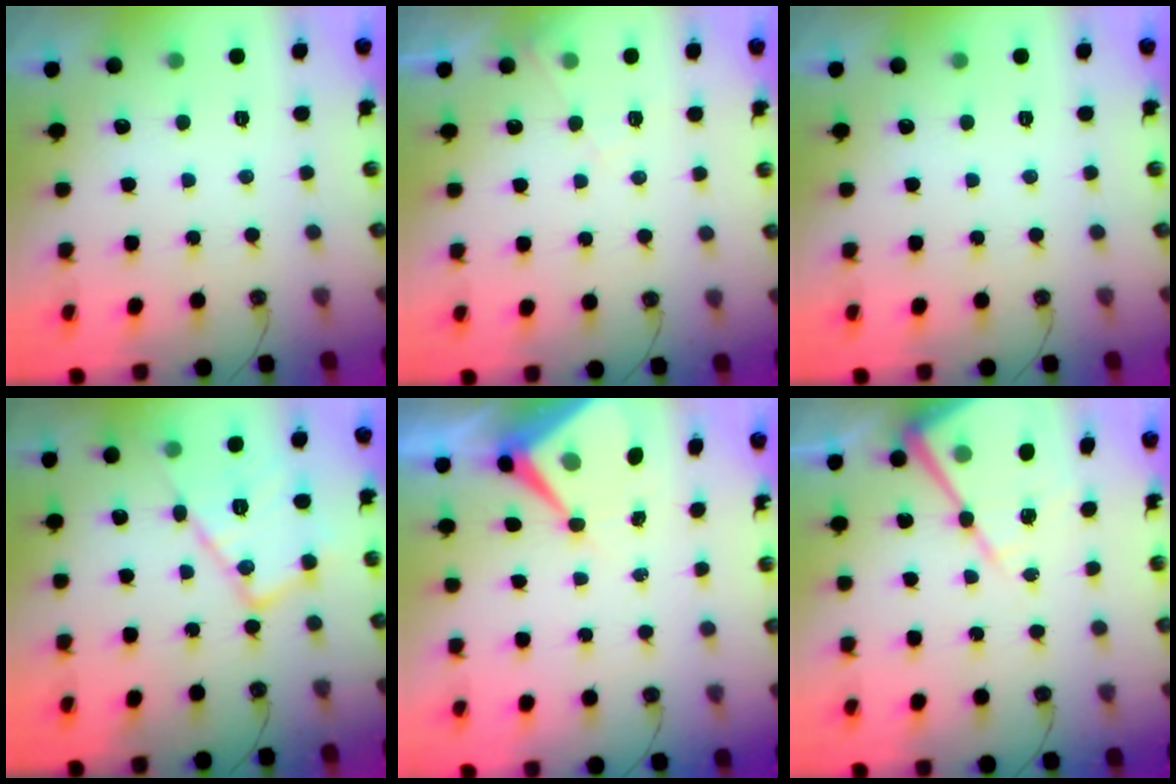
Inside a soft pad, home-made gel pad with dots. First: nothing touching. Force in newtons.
{"total": 4.9, "press": 4.9, "slide": 0.7}
{"total": 0.0}
{"total": 16.2, "press": 16.2, "slide": 1.1}
{"total": 7.8, "press": 7.8, "slide": 0.7}
{"total": 14.2, "press": 14.2, "slide": 1.2}